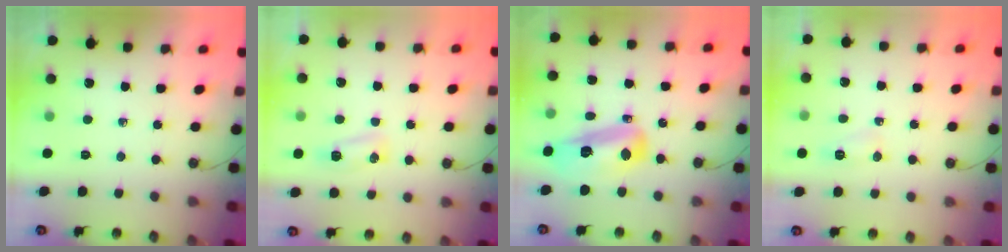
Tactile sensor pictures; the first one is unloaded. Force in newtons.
{"total": 16.3, "press": 7.0, "slide": 14.8}
{"total": 13.7, "press": 13.6, "slide": 1.5}
{"total": 5.0, "press": 5.0, "slide": 0.8}